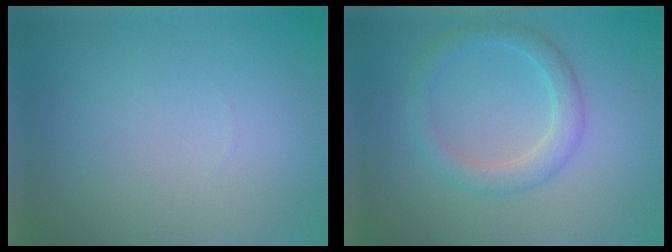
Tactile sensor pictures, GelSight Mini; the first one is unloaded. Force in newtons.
{"total": 3.0, "press": 3.0, "slide": 0.1}